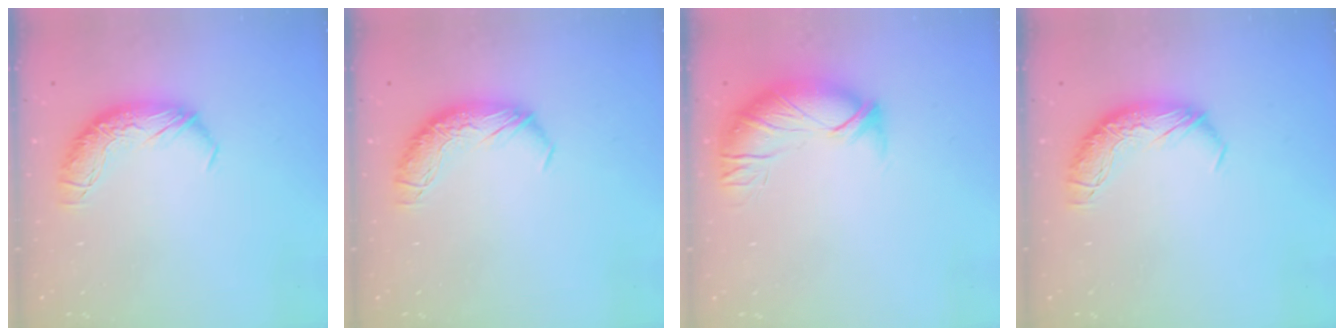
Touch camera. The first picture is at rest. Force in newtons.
{"total": 0.0}
{"total": 2.9, "press": 1.4, "slide": 2.5}
{"total": 0.0}